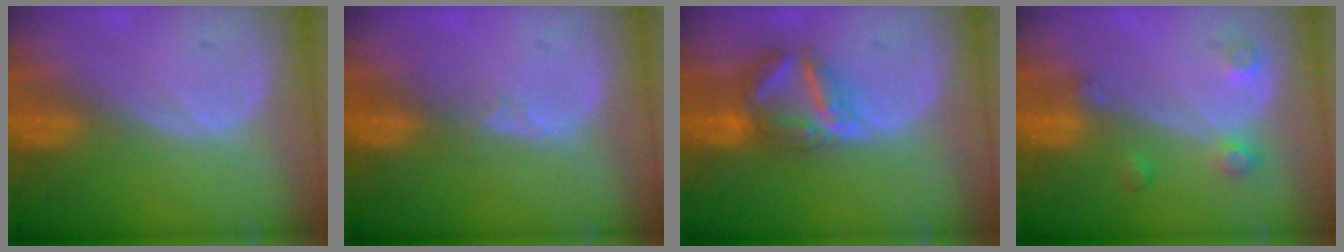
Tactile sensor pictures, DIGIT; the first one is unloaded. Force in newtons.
{"total": 1.4, "press": 1.2, "slide": 0.8}
{"total": 6.5, "press": 6.4, "slide": 1.2}
{"total": 3.5, "press": 3.1, "slide": 1.7}